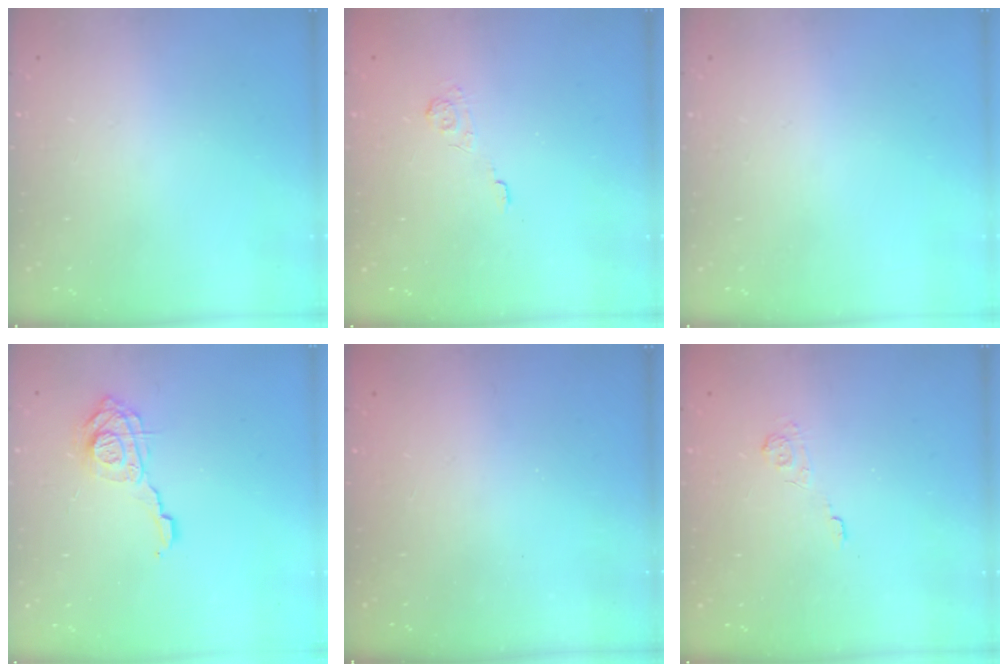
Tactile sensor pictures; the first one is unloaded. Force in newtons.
{"total": 2.0, "press": 1.4, "slide": 1.4}
{"total": 0.0}
{"total": 11.5, "press": 11.4, "slide": 1.1}
{"total": 2.5, "press": 2.4, "slide": 0.8}
{"total": 2.0, "press": 1.4, "slide": 1.4}